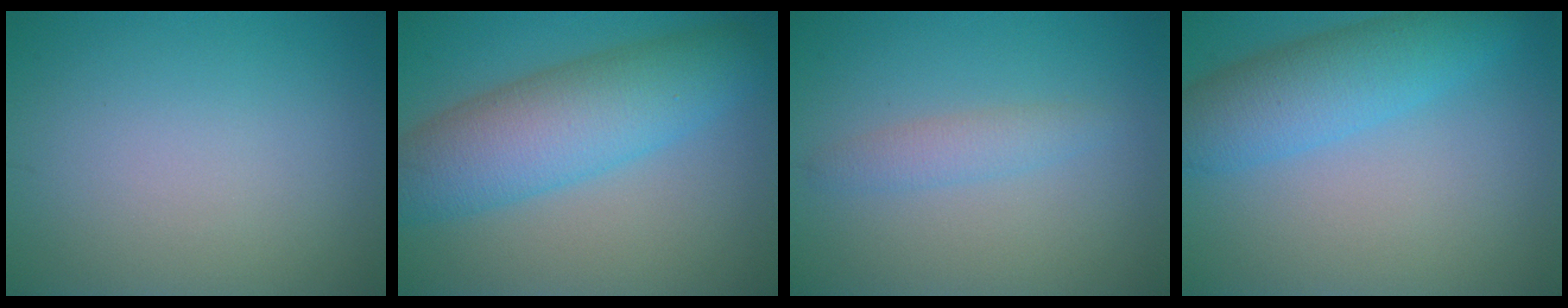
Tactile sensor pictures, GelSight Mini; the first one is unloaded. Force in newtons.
{"total": 8.2, "press": 8.2, "slide": 0.1}
{"total": 1.8, "press": 1.8, "slide": 0.1}
{"total": 5.6, "press": 5.6, "slide": 0.2}